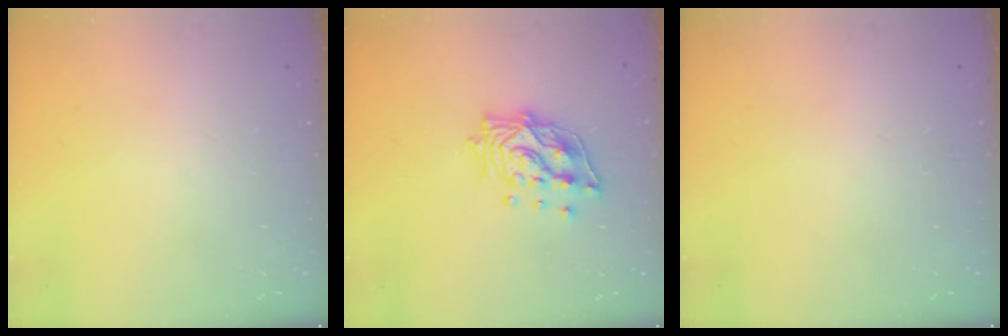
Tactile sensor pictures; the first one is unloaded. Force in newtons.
{"total": 14.5, "press": 14.4, "slide": 1.6}
{"total": 0.0}